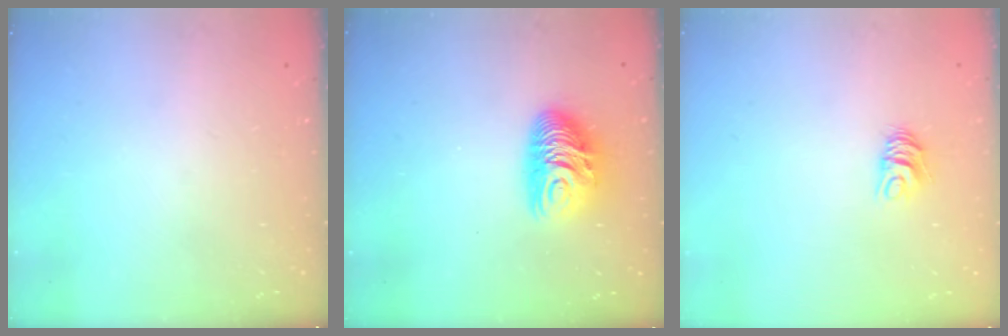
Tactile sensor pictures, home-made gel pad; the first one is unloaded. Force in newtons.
{"total": 10.5, "press": 10.5, "slide": 0.8}
{"total": 6.2, "press": 6.2, "slide": 0.1}